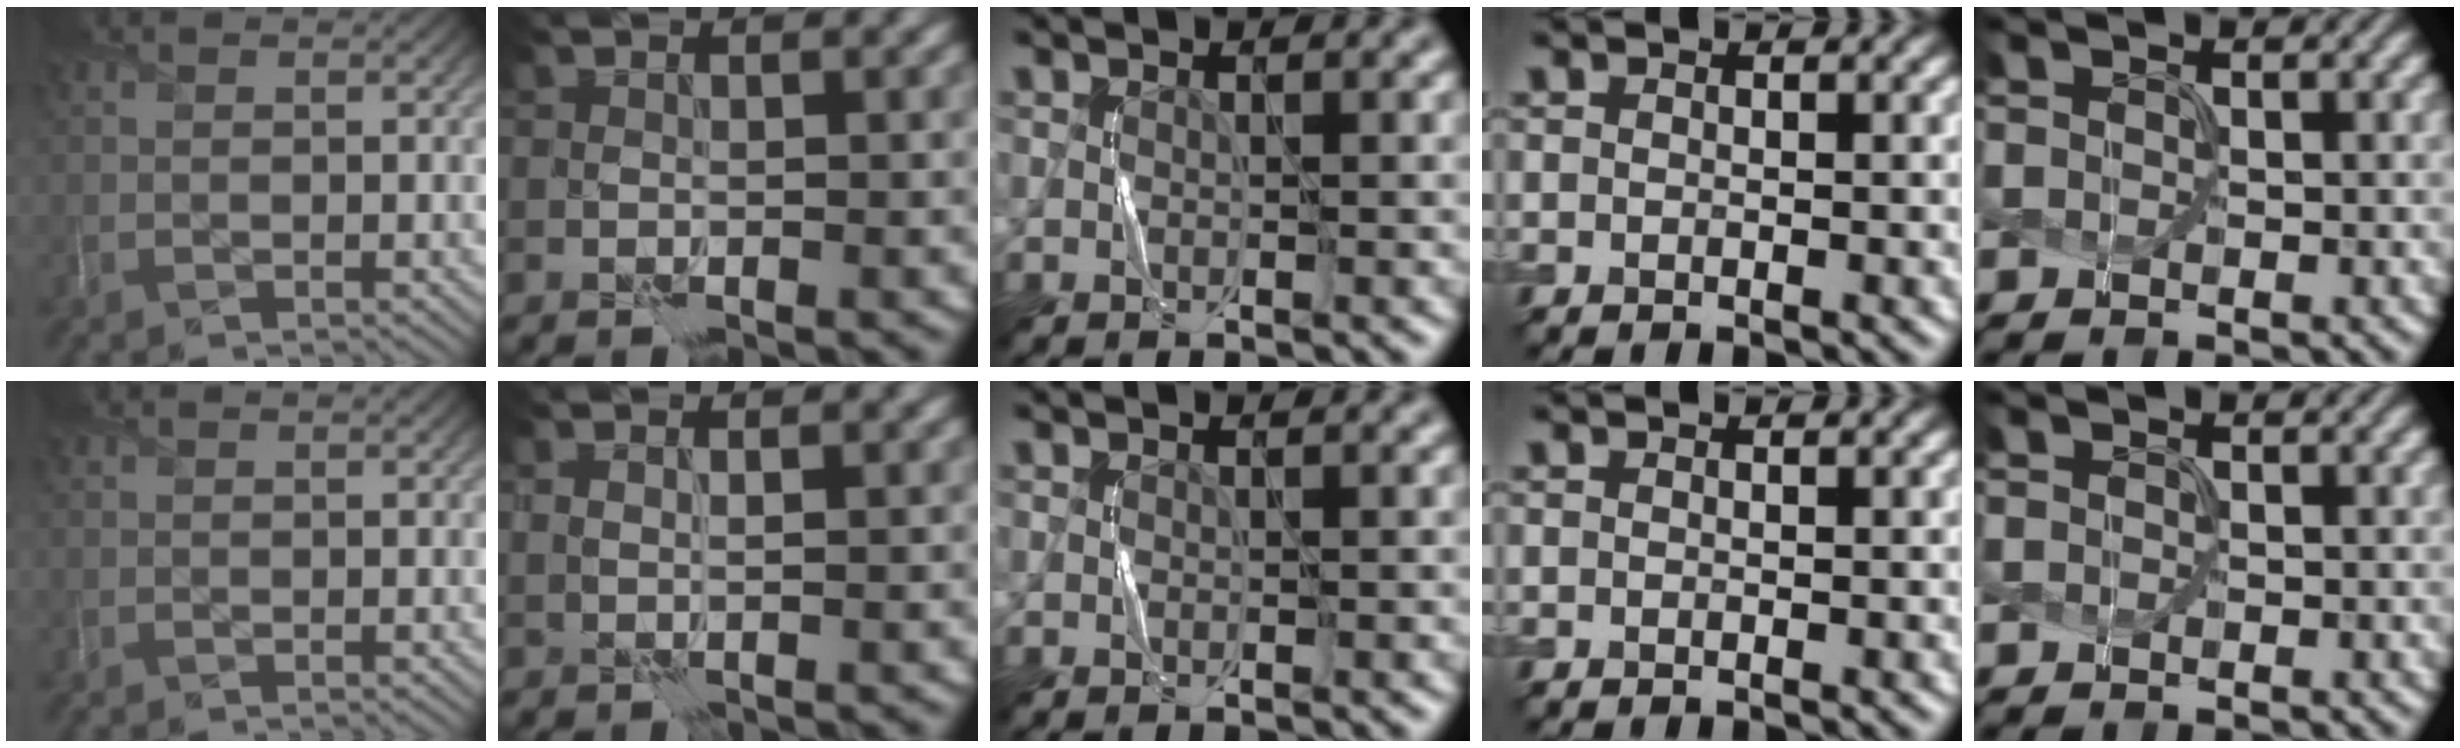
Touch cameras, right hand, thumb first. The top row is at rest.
{"index": {"total": 0.6, "force": [0.5, 0.0, 0.3], "torque": [-0.007, -0.007, 0.012]}, "little": {"total": 0.6, "force": [-0.1, -0.2, -0.5], "torque": [0.006, 0.002, 0.006]}}